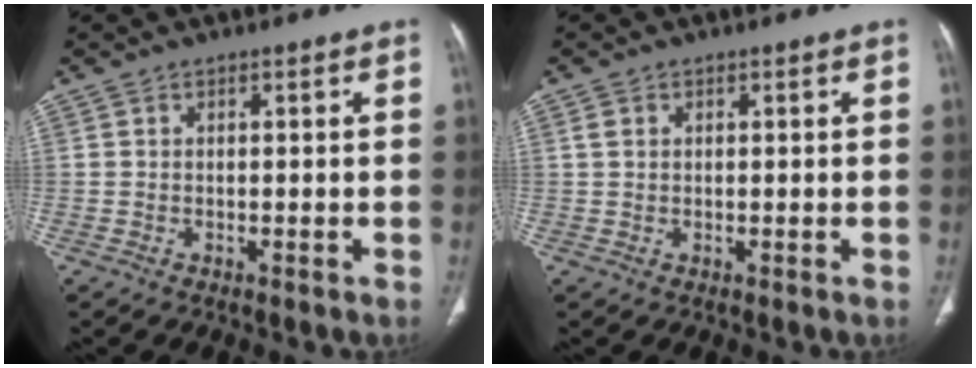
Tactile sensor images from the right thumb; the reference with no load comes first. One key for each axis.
{"total": 1.3, "fx": 0.4, "fy": 1.1, "fz": 0.7, "tx": -0.010, "ty": 0.004, "tz": 0.010}